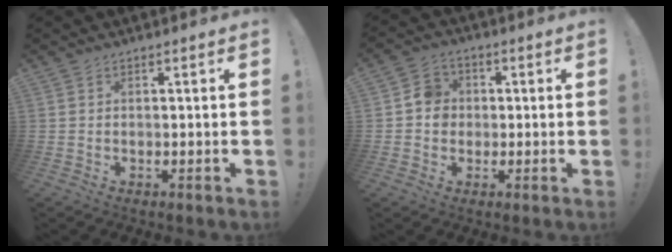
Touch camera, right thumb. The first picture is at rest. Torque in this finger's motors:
{"motor_torque": [0.05, 0.36, 0.04, -0.03, 0.00]}